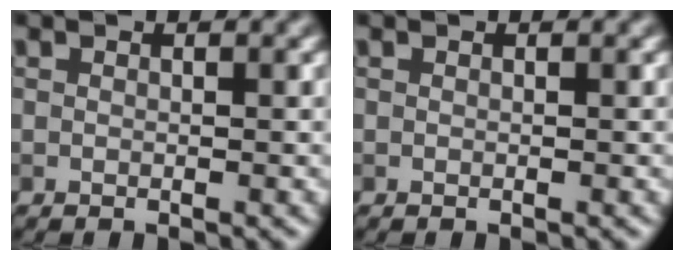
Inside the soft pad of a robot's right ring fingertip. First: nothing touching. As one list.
[{"total": 0.0}]